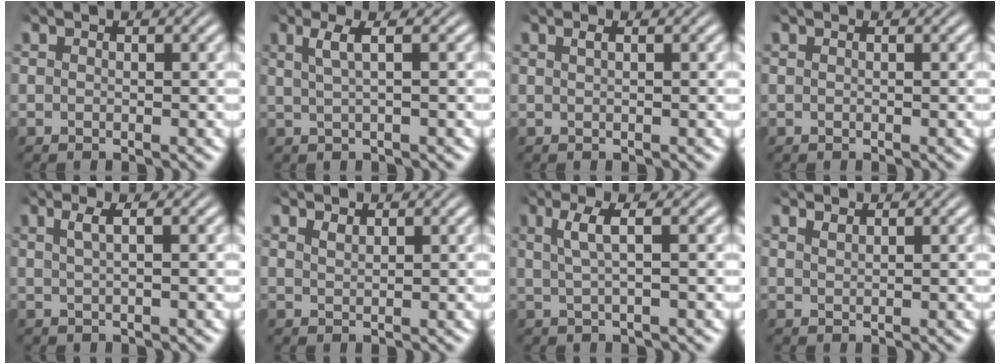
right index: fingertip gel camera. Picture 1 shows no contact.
{"total": 2.2, "force": [0.8, -0.1, 2.1], "torque": [-0.028, 0.005, 0.017]}
{"total": 0.7, "force": [0.2, -0.3, 0.5], "torque": [-0.007, 0.002, 0.007]}
{"total": 0.0}
{"total": 1.6, "force": [0.7, -0.2, 1.4], "torque": [-0.019, 0.004, 0.015]}
{"total": 1.0, "force": [0.8, -0.5, 0.2], "torque": [-0.001, -0.004, 0.021]}
{"total": 2.4, "force": [0.6, 0.0, 2.4], "torque": [-0.038, 0.005, 0.015]}
{"total": 1.1, "force": [0.9, -0.6, 0.1], "torque": [0.003, -0.001, 0.023]}